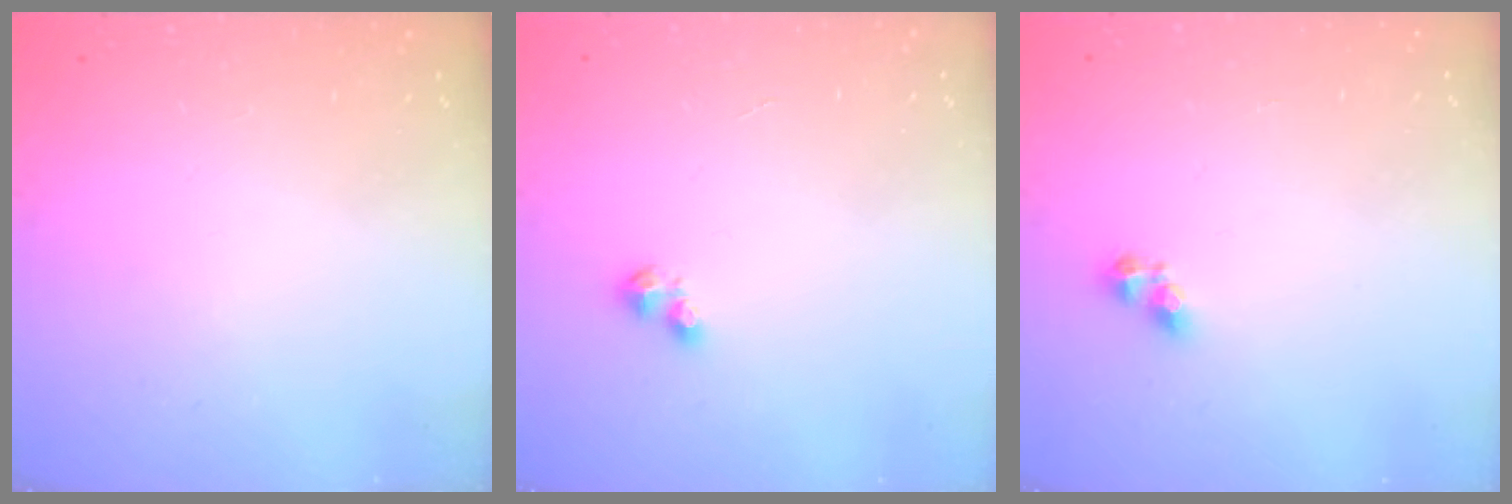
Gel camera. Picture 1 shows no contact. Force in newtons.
{"total": 2.6, "press": 2.5, "slide": 0.3}
{"total": 4.4, "press": 4.4, "slide": 0.1}